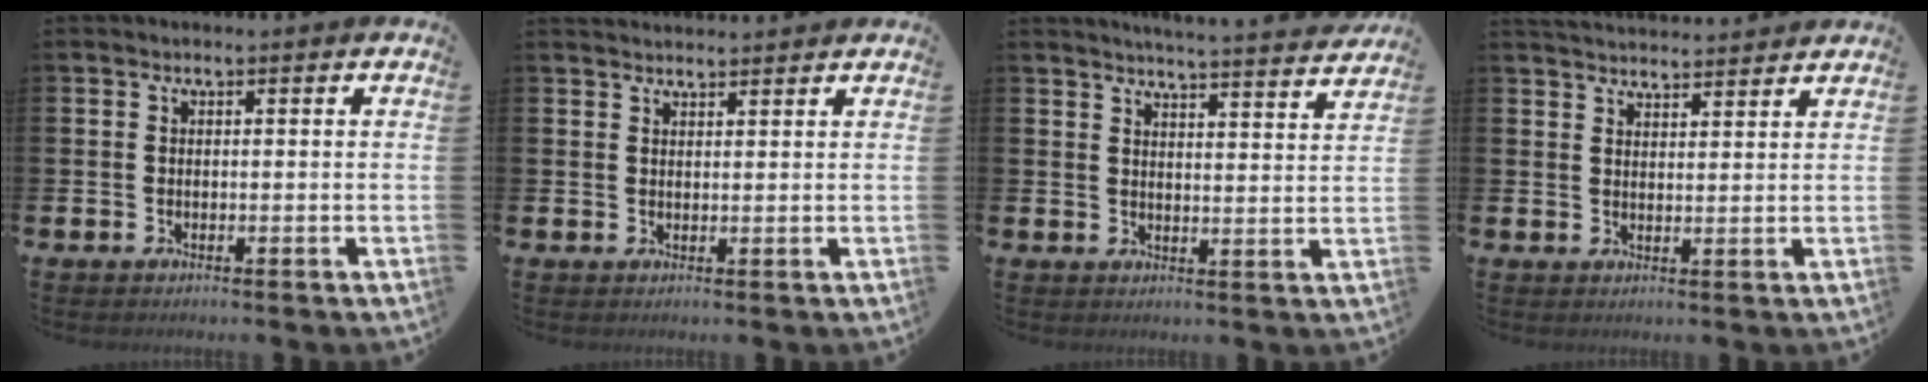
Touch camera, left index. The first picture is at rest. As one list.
[{"total": 2.1, "force": [2.1, 0.3, 0.0], "torque": [0.010, -0.013, 0.035]}, {"total": 4.9, "force": [4.8, -0.7, 0.5], "torque": [-0.008, -0.039, 0.081]}, {"total": 3.7, "force": [3.7, 0.3, 0.0], "torque": [-0.002, -0.023, 0.067]}]